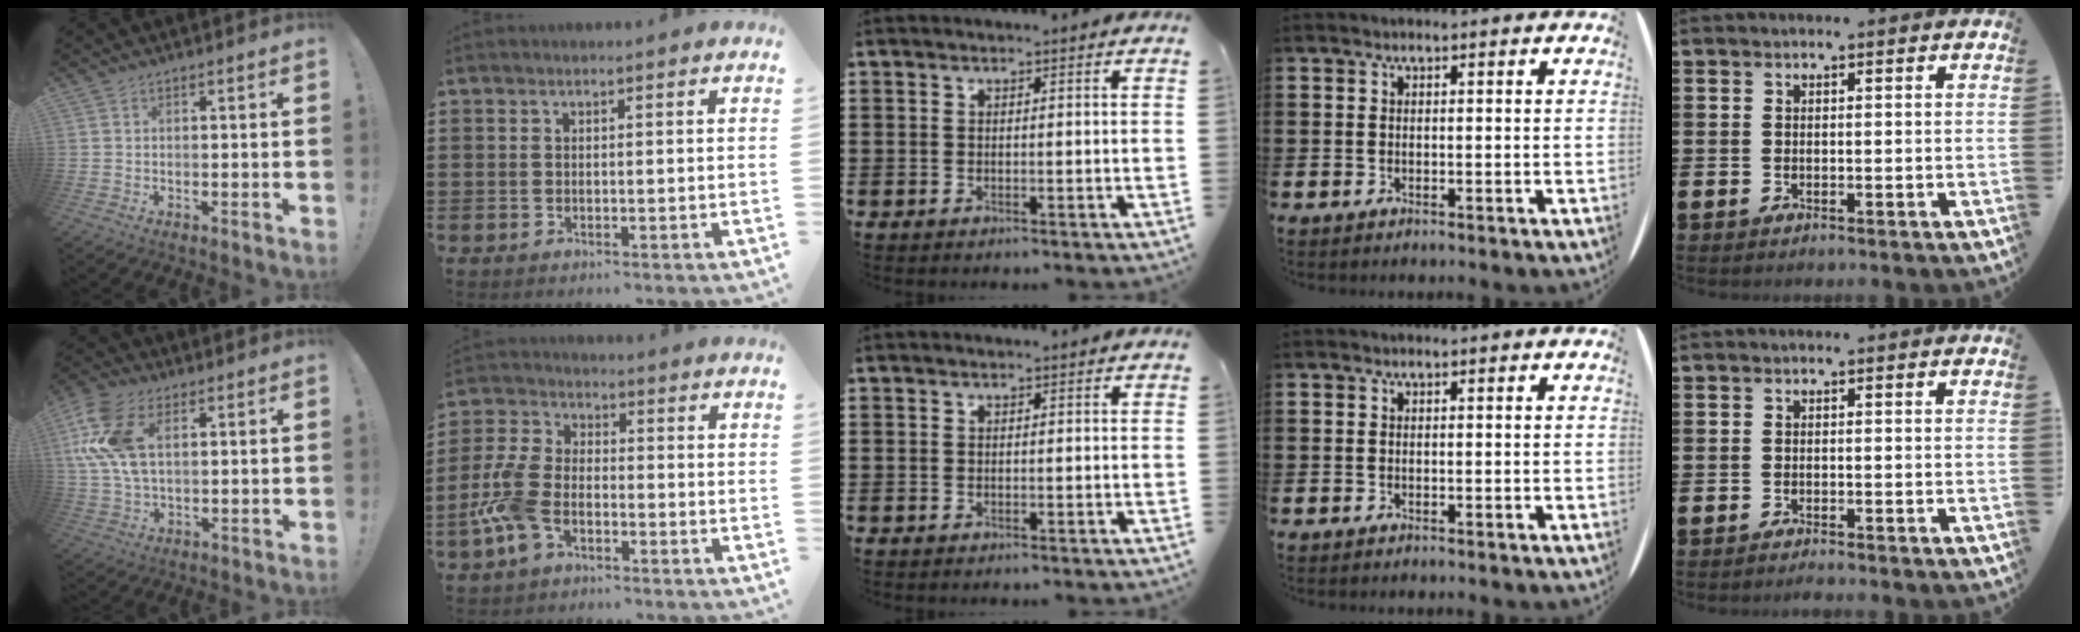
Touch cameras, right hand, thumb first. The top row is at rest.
{"thumb": {"total": 14.2, "force": [4.1, 8.5, 10.6], "torque": [-0.226, 0.000, 0.082]}, "index": {"total": 7.7, "force": [-3.4, 4.3, 5.5], "torque": [-0.152, -0.001, -0.072]}, "little": {"total": 0.8, "force": [-0.8, 0.0, 0.2], "torque": [-0.004, -0.003, -0.015]}}